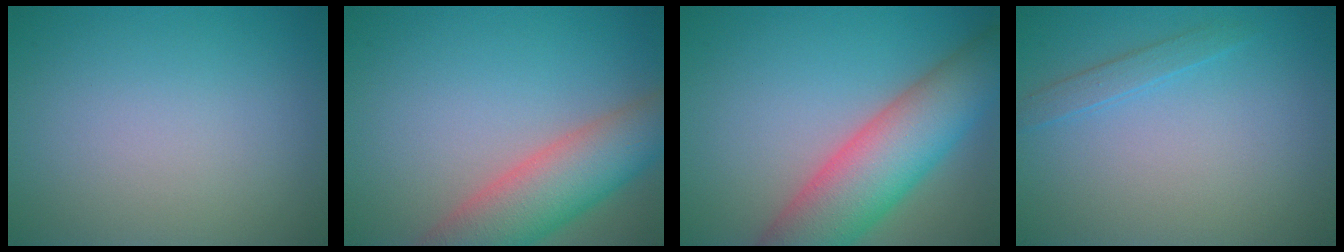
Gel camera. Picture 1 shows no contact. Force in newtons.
{"total": 7.6, "press": 7.6, "slide": 0.5}
{"total": 9.5, "press": 9.5, "slide": 0.7}
{"total": 1.3, "press": 1.3, "slide": 0.1}